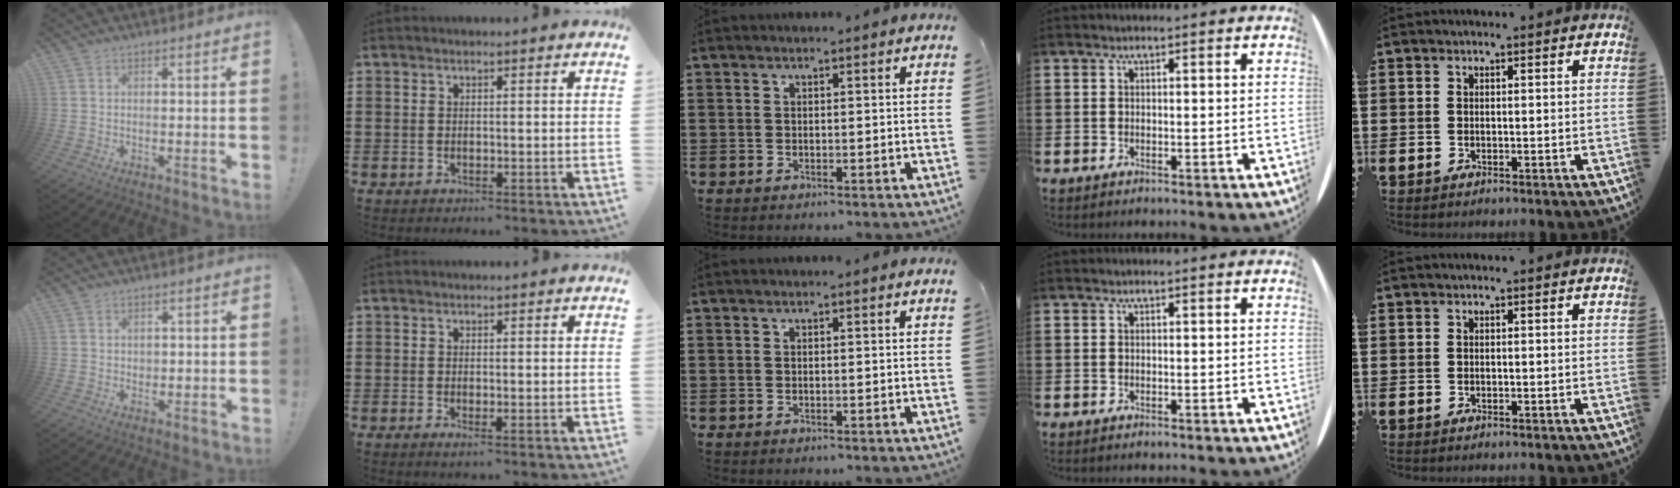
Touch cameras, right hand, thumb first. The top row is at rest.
{"thumb": {"total": 1.4, "force": [0.6, 1.2, 0.1], "torque": [0.006, 0.001, 0.009]}, "index": {"total": 0.5, "force": [-0.1, 0.0, 0.5], "torque": [-0.009, -0.003, -0.002]}}